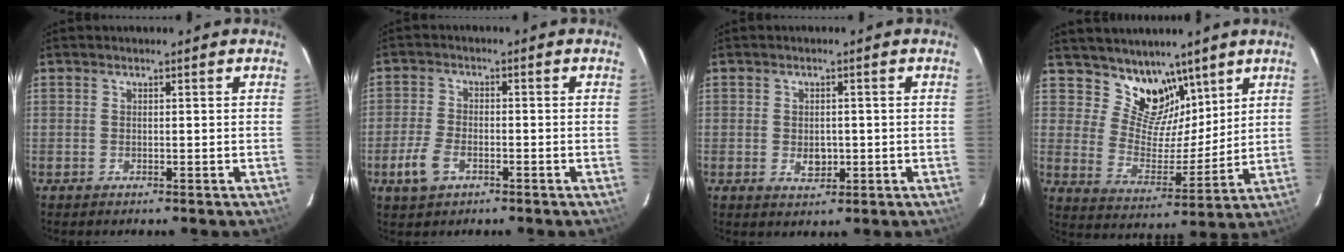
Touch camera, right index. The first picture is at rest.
{"total": 5.8, "force": [-2.9, 3.3, 3.8], "torque": [-0.095, -0.002, -0.053]}
{"total": 3.4, "force": [-0.6, 2.5, 2.2], "torque": [-0.036, -0.002, -0.005]}
{"total": 11.1, "force": [8.0, 6.8, 3.8], "torque": [-0.063, -0.012, 0.146]}